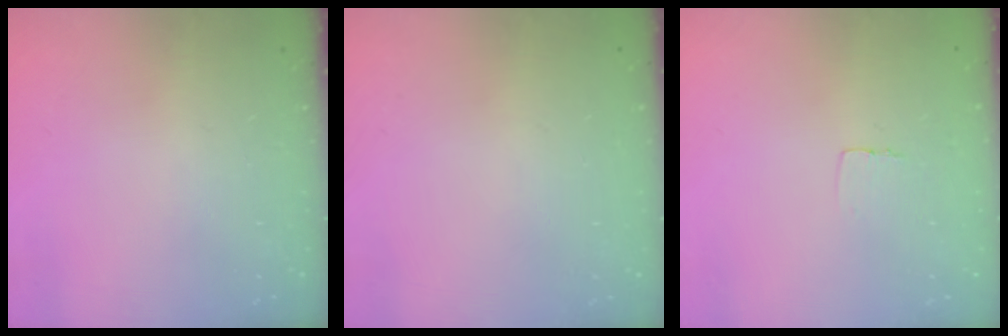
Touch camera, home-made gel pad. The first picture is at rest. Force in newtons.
{"total": 0.0}
{"total": 3.1, "press": 3.1, "slide": 0.2}